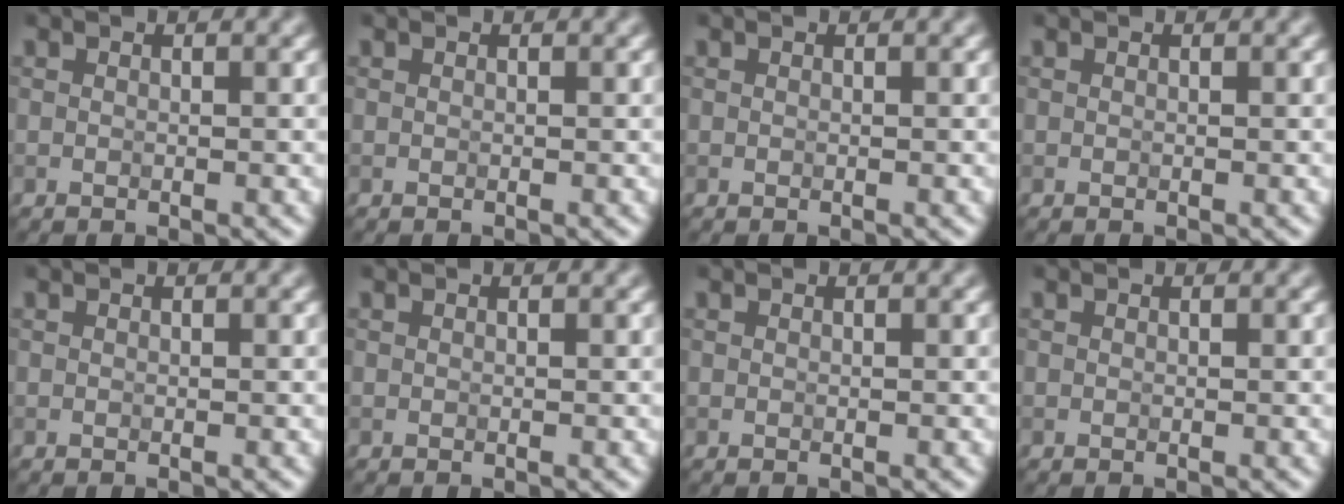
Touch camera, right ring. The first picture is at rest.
{"total": 0.0}
{"total": 0.0}
{"total": 0.0}
{"total": 0.0}
{"total": 0.0}
{"total": 0.0}
{"total": 0.0}